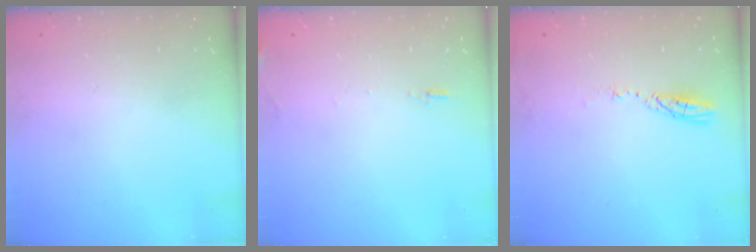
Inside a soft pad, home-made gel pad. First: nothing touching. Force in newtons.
{"total": 5.6, "press": 5.3, "slide": 1.8}
{"total": 3.5, "press": 3.5, "slide": 0.3}